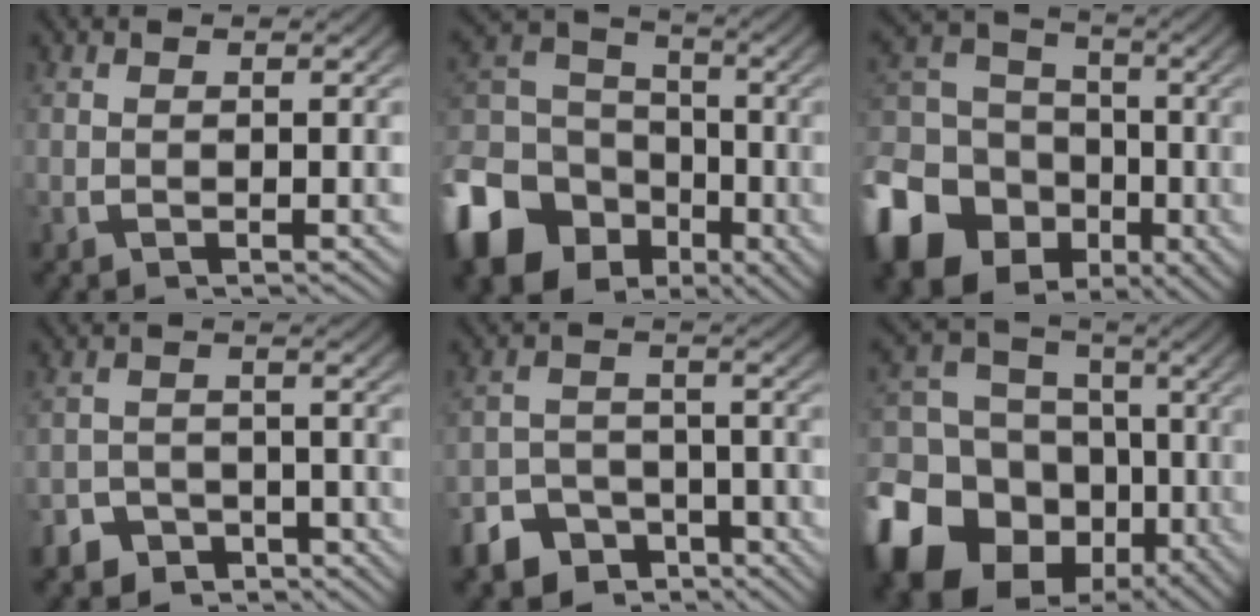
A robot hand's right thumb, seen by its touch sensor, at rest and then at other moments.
{"total": 15.9, "force": [-6.3, 12.6, 7.4], "torque": [-0.161, -0.070, -0.087]}
{"total": 18.3, "force": [-7.1, 14.9, 7.9], "torque": [-0.184, -0.078, -0.108]}
{"total": 5.2, "force": [-4.5, 2.7, 0.1], "torque": [0.013, -0.022, -0.079]}
{"total": 9.0, "force": [-6.7, 5.6, 2.1], "torque": [-0.025, -0.036, -0.113]}
{"total": 20.2, "force": [-7.5, 16.1, 9.4], "torque": [-0.218, -0.091, -0.111]}